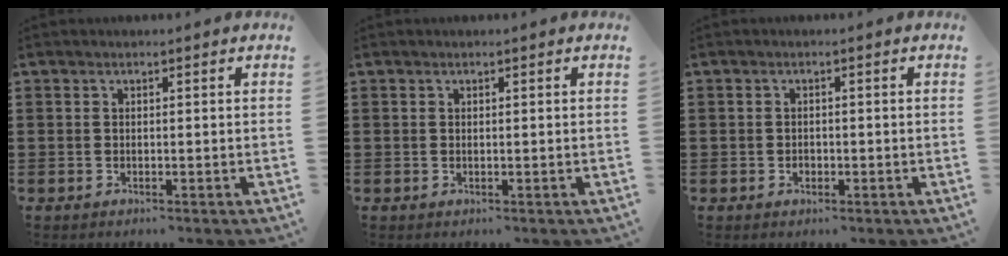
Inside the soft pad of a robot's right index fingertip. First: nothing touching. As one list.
[{"total": 0.0}, {"total": 1.0, "force": [-0.5, 0.8, 0.2], "torque": [-0.006, 0.003, -0.011]}]